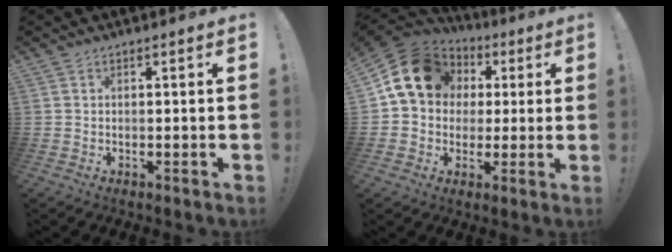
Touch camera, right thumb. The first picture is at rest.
{"total": 16.2, "force": [4.6, 13.1, 8.4], "torque": [-0.125, -0.004, 0.093]}